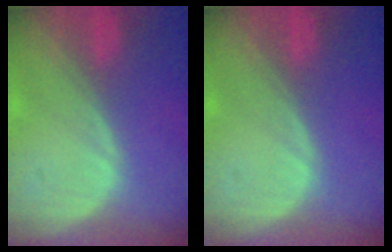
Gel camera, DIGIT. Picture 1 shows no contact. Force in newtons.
{"total": 0.0}